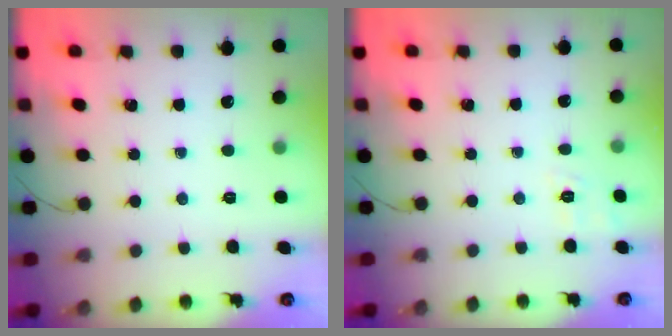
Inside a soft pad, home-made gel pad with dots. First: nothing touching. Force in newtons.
{"total": 3.2, "press": 2.6, "slide": 1.8}